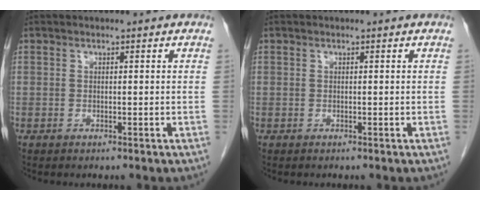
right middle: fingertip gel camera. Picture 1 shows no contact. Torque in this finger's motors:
{"motor_torque": [-0.43, -0.10, -0.09, -0.03]}